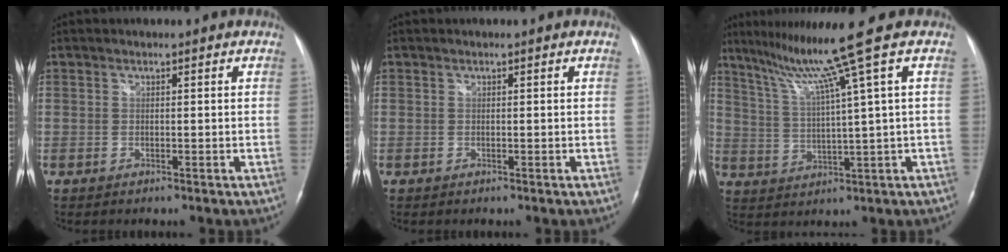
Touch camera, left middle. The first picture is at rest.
{"total": 0.0}
{"total": 10.0, "force": [6.2, -3.5, 7.0], "torque": [-0.121, -0.002, 0.109]}